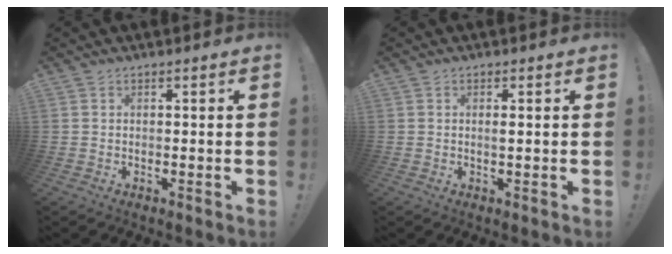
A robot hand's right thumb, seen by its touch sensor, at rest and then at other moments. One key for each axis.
{"total": 1.2, "fx": 0.2, "fy": 0.0, "fz": 1.1, "tx": -0.012, "ty": -0.007, "tz": 0.001}